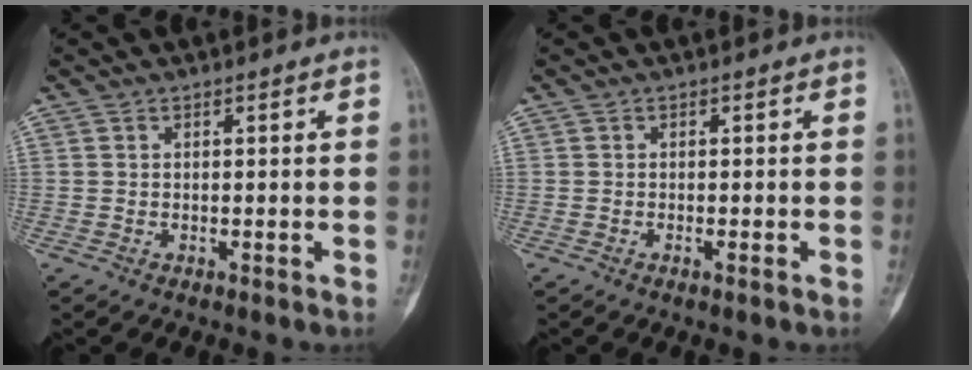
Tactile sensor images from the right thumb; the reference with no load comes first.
{"total": 0.8, "force": [-0.4, 0.1, 0.6], "torque": [-0.013, 0.000, -0.006]}